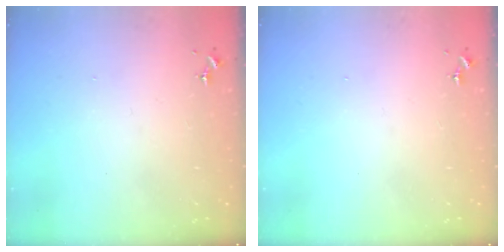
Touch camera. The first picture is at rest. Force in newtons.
{"total": 0.0}